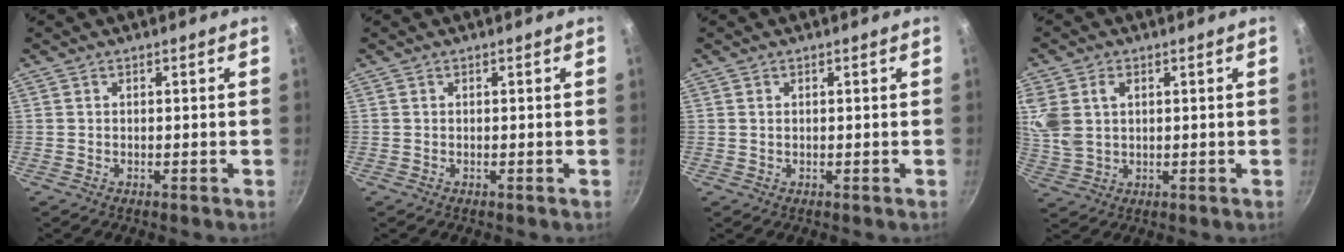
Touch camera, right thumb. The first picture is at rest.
{"total": 0.0}
{"total": 0.5, "force": [0.2, 0.4, 0.3], "torque": [-0.004, 0.001, 0.004]}
{"total": 8.6, "force": [2.5, 6.1, 5.5], "torque": [-0.113, -0.002, 0.054]}